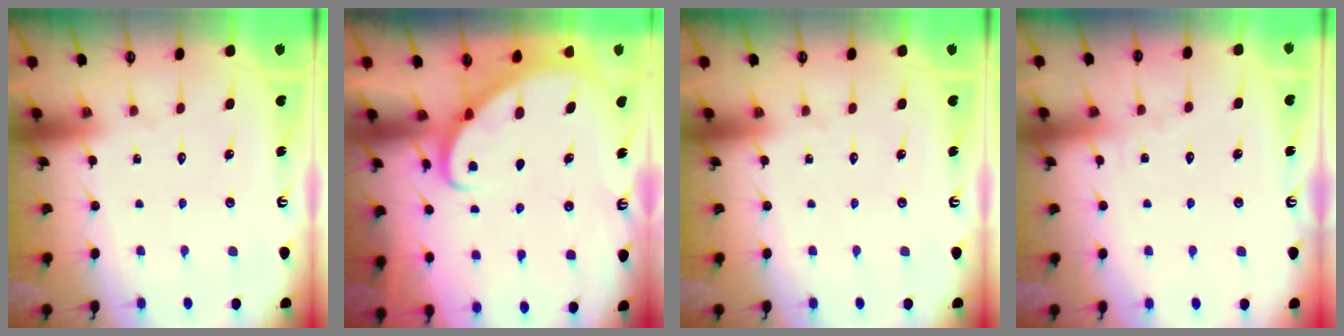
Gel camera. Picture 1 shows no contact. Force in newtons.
{"total": 2.5, "press": 2.5, "slide": 0.3}
{"total": 0.0}
{"total": 2.6, "press": 2.6, "slide": 0.3}